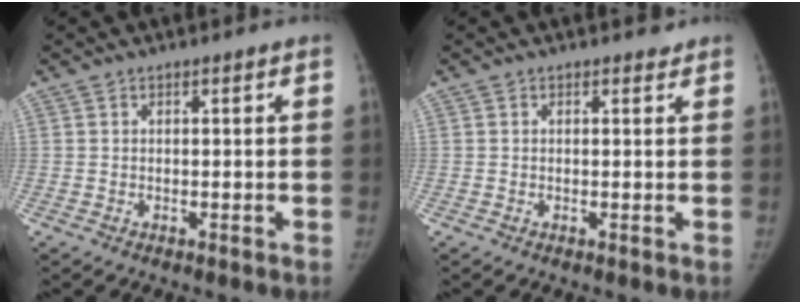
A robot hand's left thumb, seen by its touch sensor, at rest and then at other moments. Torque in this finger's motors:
{"motor_torque": [1.50, 0.73, 0.39, -0.04, 0.03]}